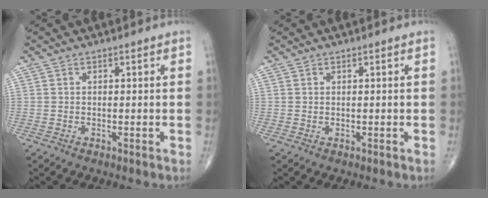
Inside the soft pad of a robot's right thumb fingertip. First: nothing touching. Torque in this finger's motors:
{"motor_torque": [-0.12, 0.05, 0.16, 0.29, -0.04]}